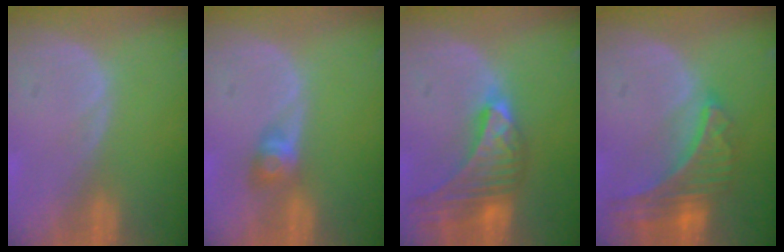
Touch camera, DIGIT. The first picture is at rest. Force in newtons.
{"total": 3.0, "press": 2.6, "slide": 1.5}
{"total": 9.8, "press": 8.7, "slide": 4.6}
{"total": 8.9, "press": 7.8, "slide": 4.2}